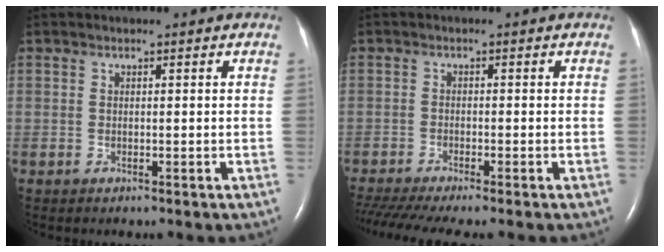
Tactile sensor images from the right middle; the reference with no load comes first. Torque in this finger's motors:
{"motor_torque": [0.81, -0.80, 0.23, 0.09]}